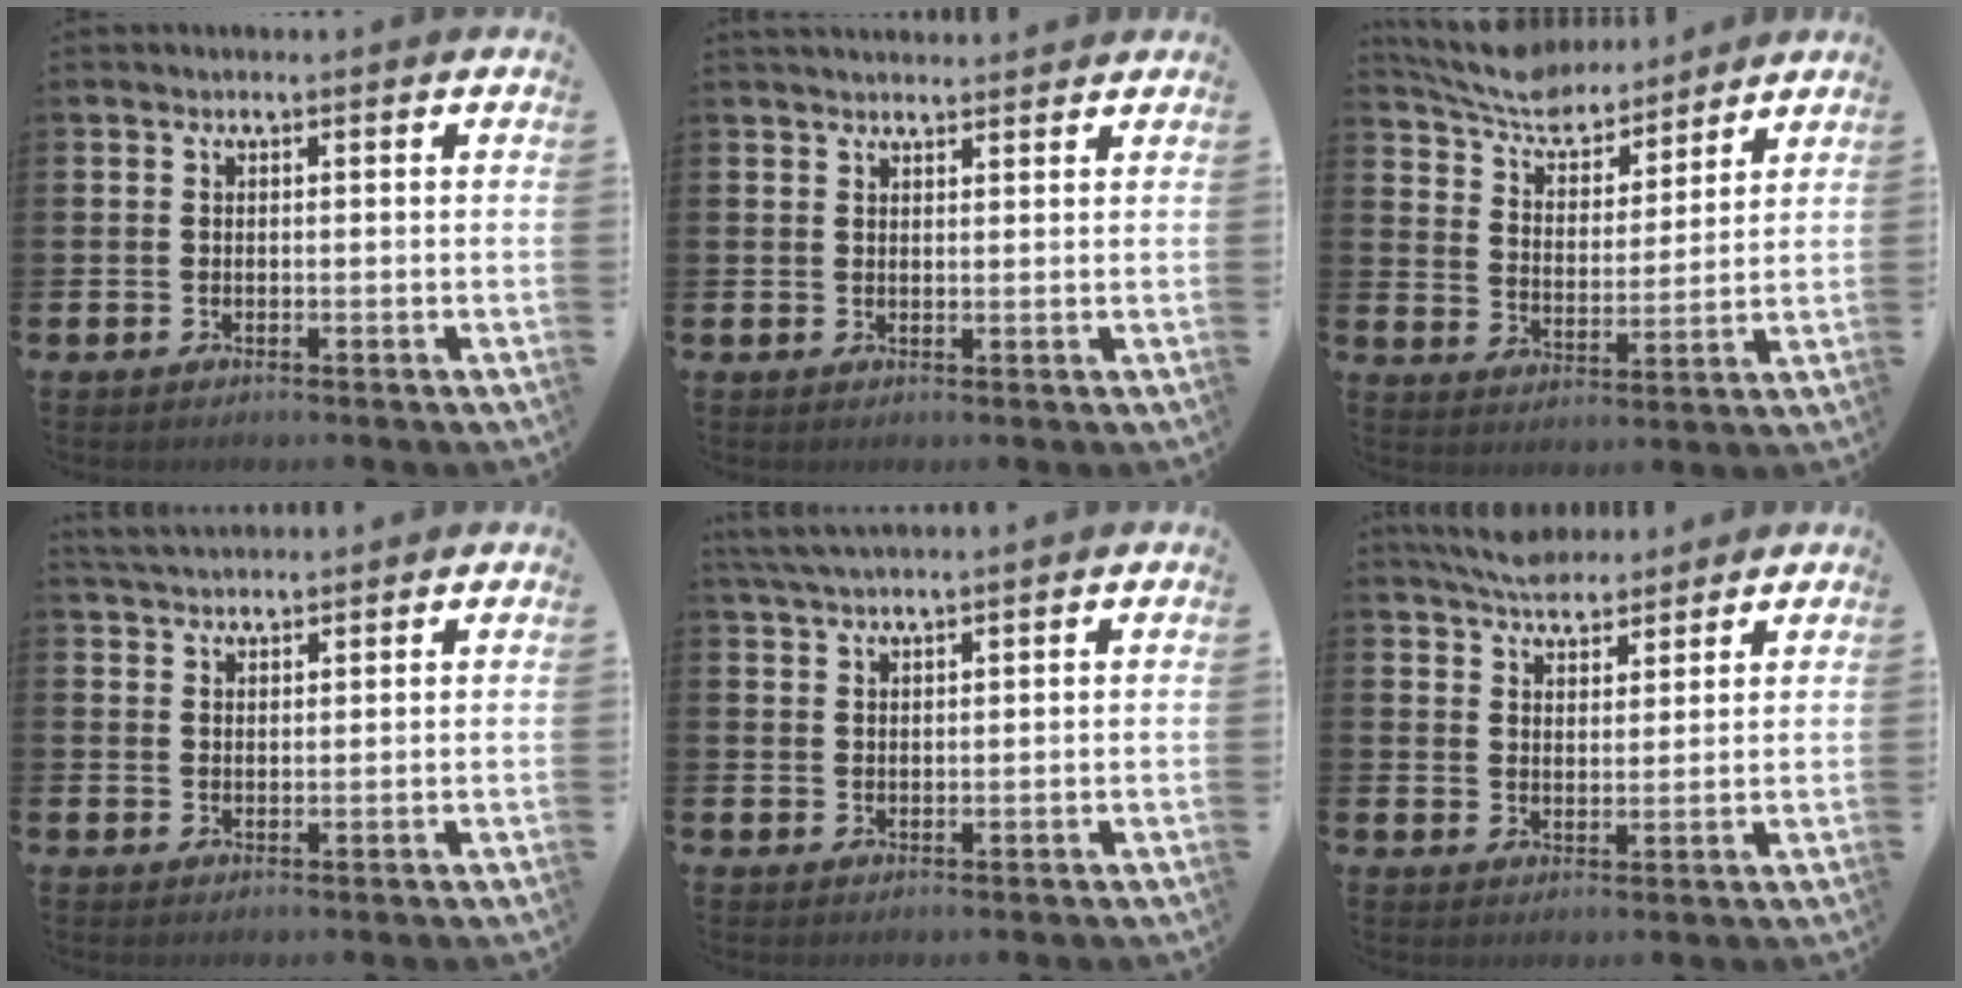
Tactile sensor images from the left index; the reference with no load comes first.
{"total": 2.3, "force": [2.3, 0.3, 0.1], "torque": [0.001, -0.012, 0.041]}
{"total": 7.4, "force": [7.0, 2.2, 1.2], "torque": [-0.058, -0.048, 0.123]}
{"total": 3.4, "force": [3.3, 0.5, 0.4], "torque": [-0.017, -0.012, 0.063]}
{"total": 3.4, "force": [3.2, 0.1, 1.2], "torque": [-0.039, -0.003, 0.062]}
{"total": 5.4, "force": [5.2, 1.1, 0.7], "torque": [-0.029, -0.026, 0.096]}